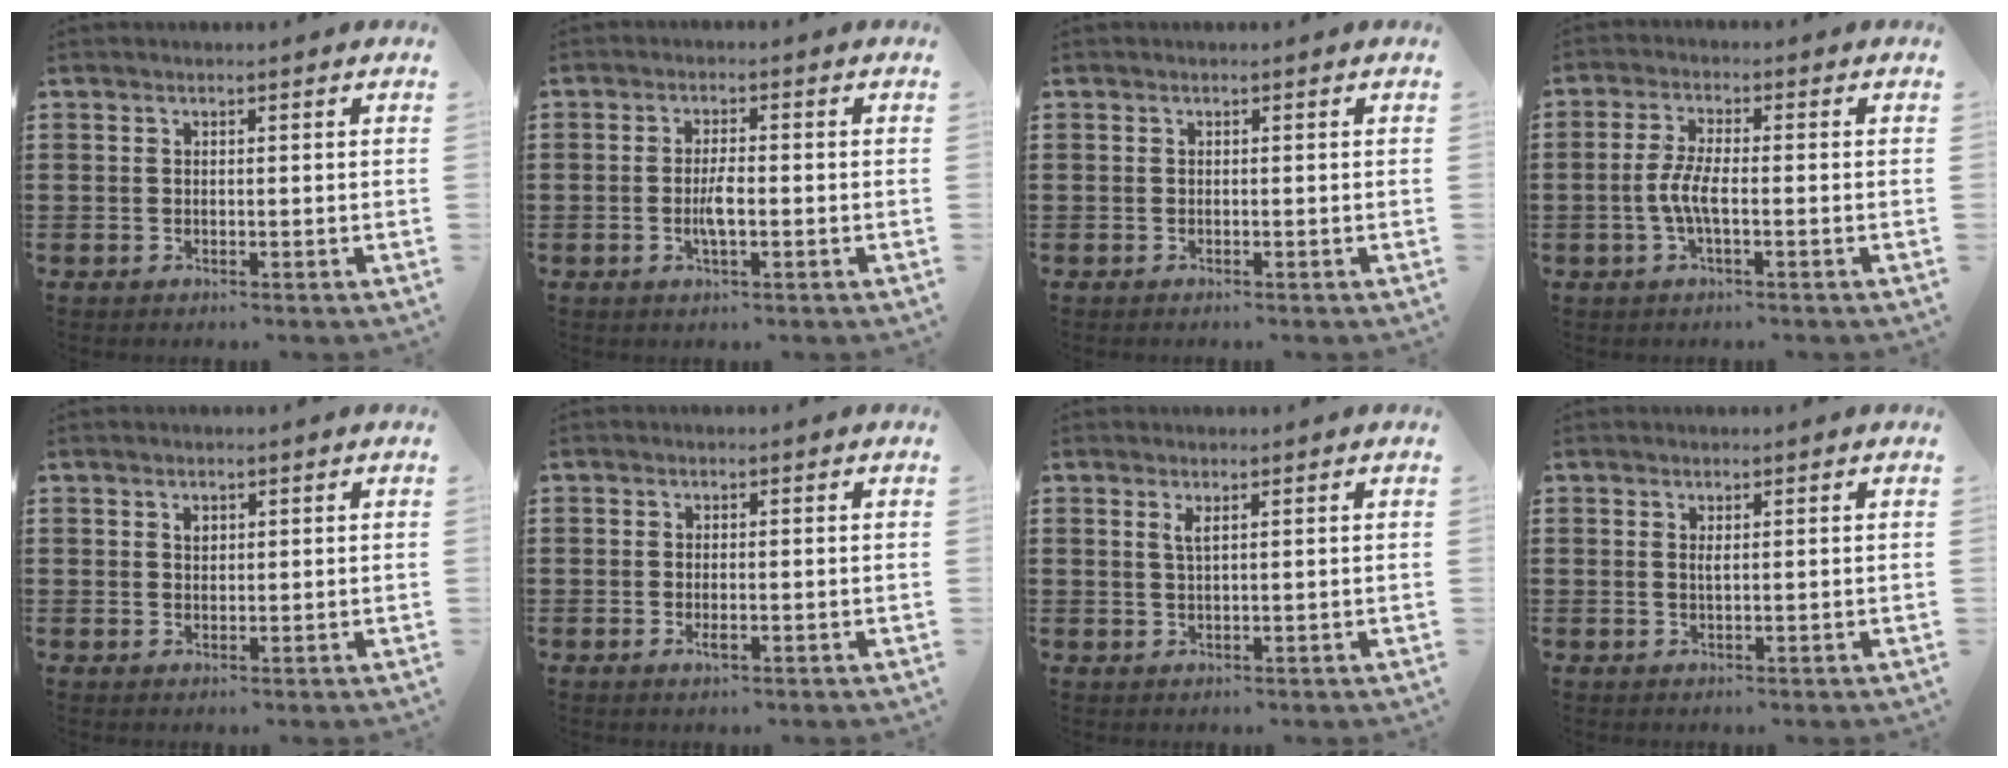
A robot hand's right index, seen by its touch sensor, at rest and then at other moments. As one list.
[{"total": 3.4, "force": [-0.8, 0.8, 3.2], "torque": [-0.070, -0.004, -0.018]}, {"total": 0.0}, {"total": 4.5, "force": [-1.3, 1.0, 4.2], "torque": [-0.102, -0.006, -0.033]}, {"total": 1.1, "force": [0.5, 0.8, 0.6], "torque": [-0.015, 0.003, 0.010]}, {"total": 1.4, "force": [-0.5, 0.4, 1.3], "torque": [-0.031, -0.005, -0.009]}, {"total": 1.6, "force": [0.8, 0.3, 1.3], "torque": [-0.029, 0.002, 0.013]}, {"total": 0.8, "force": [0.3, 0.1, 0.7], "torque": [-0.016, 0.000, 0.006]}]